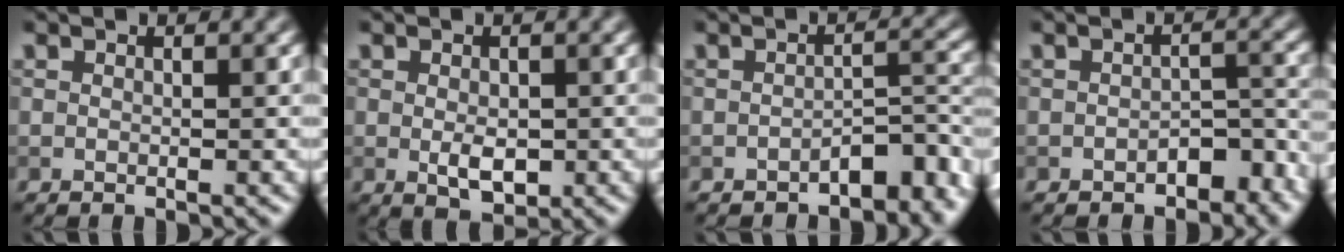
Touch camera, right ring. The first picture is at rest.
{"total": 2.5, "force": [-0.3, 1.5, 2.0], "torque": [-0.034, -0.004, -0.003]}
{"total": 4.2, "force": [-2.8, 1.6, 2.7], "torque": [-0.027, 0.009, -0.043]}
{"total": 3.5, "force": [-2.2, 1.9, 2.0], "torque": [-0.022, 0.004, -0.031]}